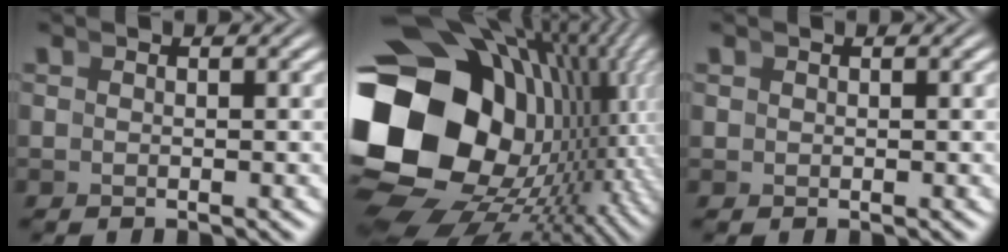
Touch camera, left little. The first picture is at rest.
{"total": 30.9, "force": [-2.7, 20.1, 23.3], "torque": [-0.372, -0.056, -0.024]}
{"total": 0.6, "force": [0.3, 0.6, 0.1], "torque": [-0.002, -0.007, 0.010]}